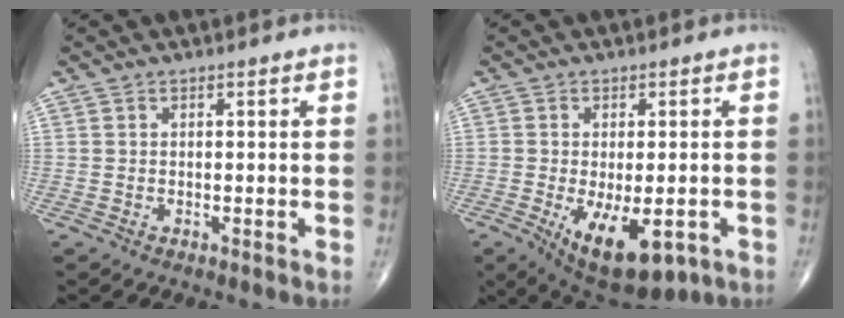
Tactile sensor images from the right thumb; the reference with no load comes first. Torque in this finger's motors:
{"motor_torque": [-0.08, 0.67, 0.02, -0.10, 0.04]}